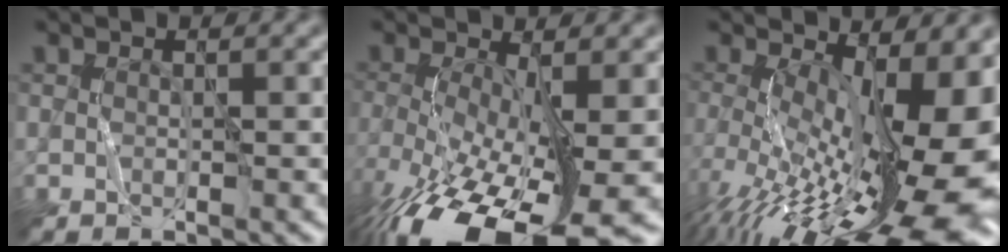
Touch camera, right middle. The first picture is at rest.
{"total": 13.2, "force": [-6.3, 4.2, 10.8], "torque": [-0.203, -0.037, -0.104]}
{"total": 19.0, "force": [-4.2, 7.4, 17.0], "torque": [-0.254, -0.022, -0.059]}